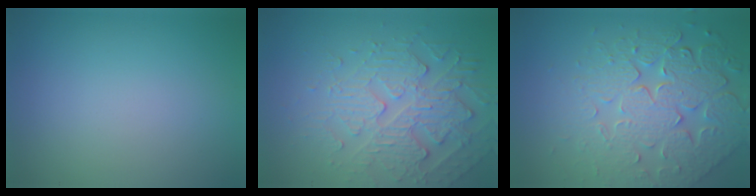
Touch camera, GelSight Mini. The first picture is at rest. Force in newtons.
{"total": 5.0, "press": 4.3, "slide": 2.6}
{"total": 7.8, "press": 5.7, "slide": 5.4}